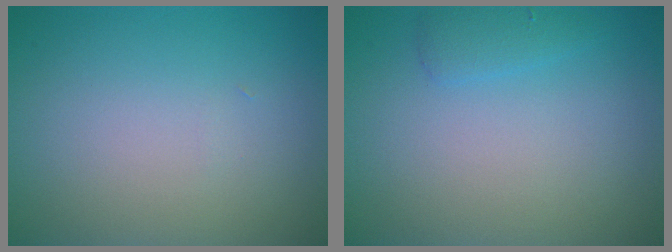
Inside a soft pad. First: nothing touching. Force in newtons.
{"total": 1.3, "press": 1.3, "slide": 0.1}